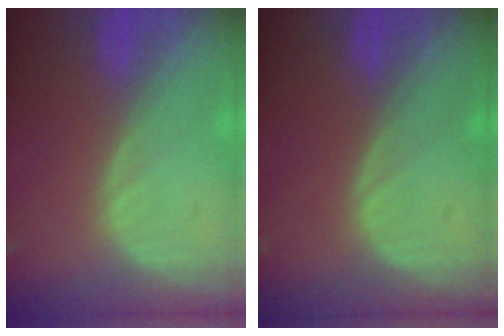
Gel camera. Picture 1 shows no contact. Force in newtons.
{"total": 0.0}